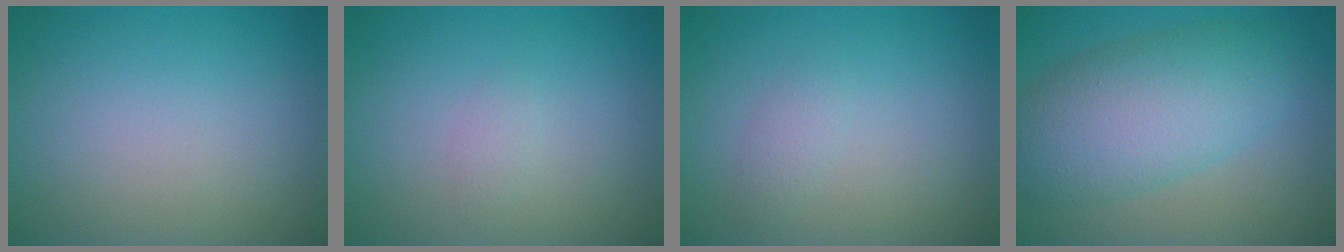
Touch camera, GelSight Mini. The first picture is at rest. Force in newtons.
{"total": 0.8, "press": 0.8, "slide": 0.1}
{"total": 1.1, "press": 1.1, "slide": 0.0}
{"total": 8.0, "press": 8.0, "slide": 0.1}